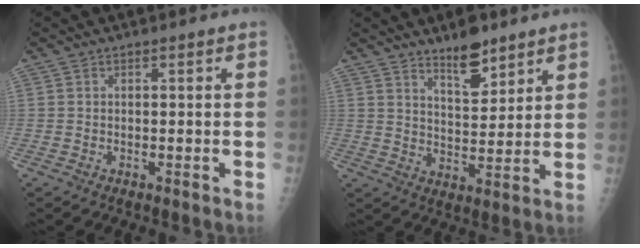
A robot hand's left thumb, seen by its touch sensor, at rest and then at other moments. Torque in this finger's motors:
{"motor_torque": [0.04, -0.03, 0.15, -0.07, 0.07]}